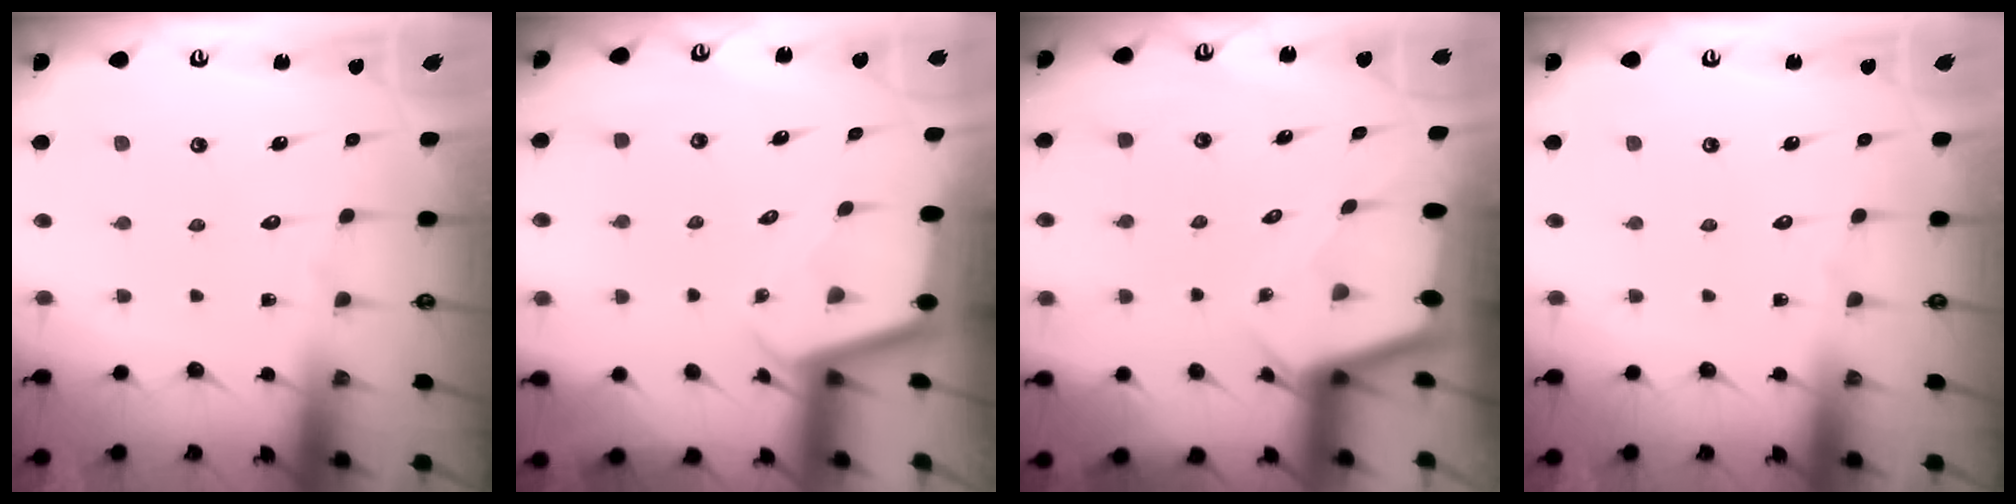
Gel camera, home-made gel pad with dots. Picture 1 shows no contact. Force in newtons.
{"total": 1.8, "press": 1.8, "slide": 0.1}
{"total": 2.3, "press": 2.3, "slide": 0.2}
{"total": 0.0}